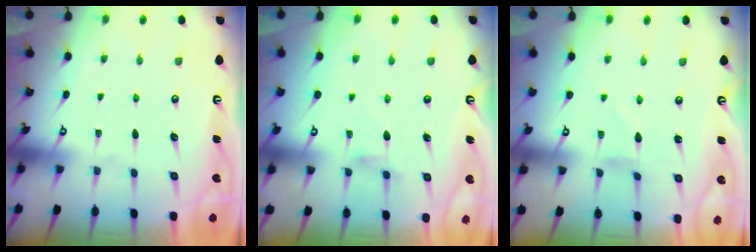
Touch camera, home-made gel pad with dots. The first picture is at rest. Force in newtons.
{"total": 2.0, "press": 2.0, "slide": 0.4}
{"total": 0.0}